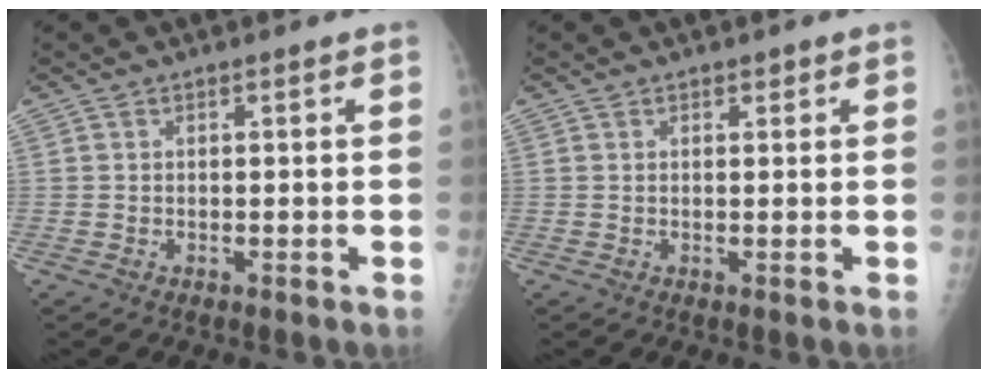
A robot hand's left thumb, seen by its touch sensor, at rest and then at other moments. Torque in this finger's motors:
{"motor_torque": [-0.28, -0.28, 0.16, 0.04, -0.05]}